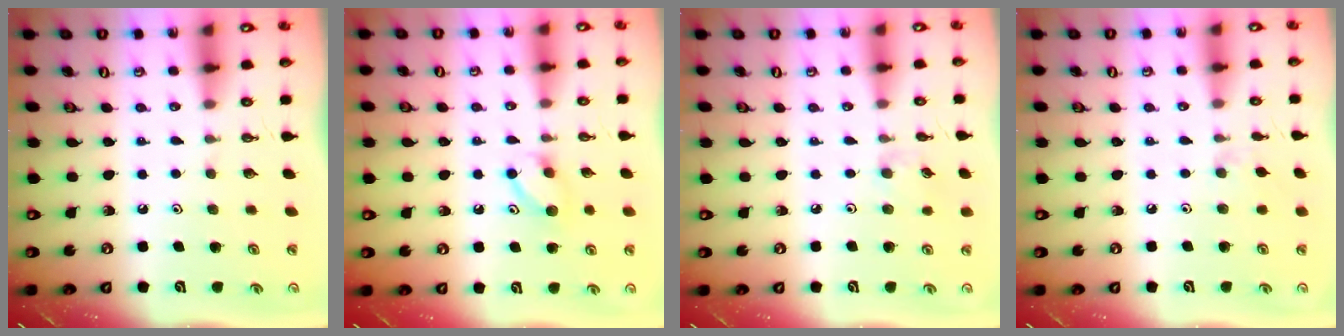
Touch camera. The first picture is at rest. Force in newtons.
{"total": 6.9, "press": 6.7, "slide": 1.4}
{"total": 4.0, "press": 3.9, "slide": 0.6}
{"total": 2.9, "press": 2.9, "slide": 0.5}